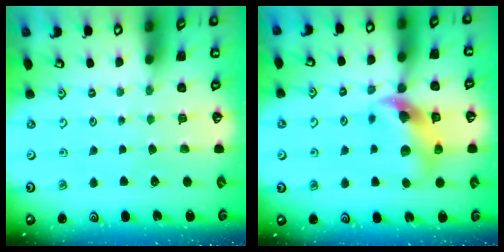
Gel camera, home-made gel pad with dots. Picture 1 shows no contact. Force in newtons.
{"total": 9.7, "press": 9.5, "slide": 1.7}